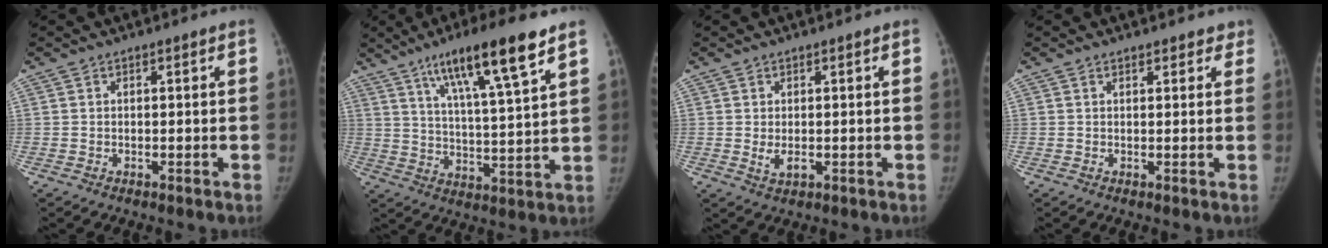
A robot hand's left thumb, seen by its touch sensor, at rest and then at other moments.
{"total": 16.5, "force": [9.8, 2.1, 13.1], "torque": [-0.212, -0.038, 0.167]}
{"total": 2.6, "force": [0.2, 1.5, 2.1], "torque": [-0.034, -0.008, 0.011]}
{"total": 2.9, "force": [2.4, 1.5, 0.7], "torque": [0.024, -0.005, 0.022]}